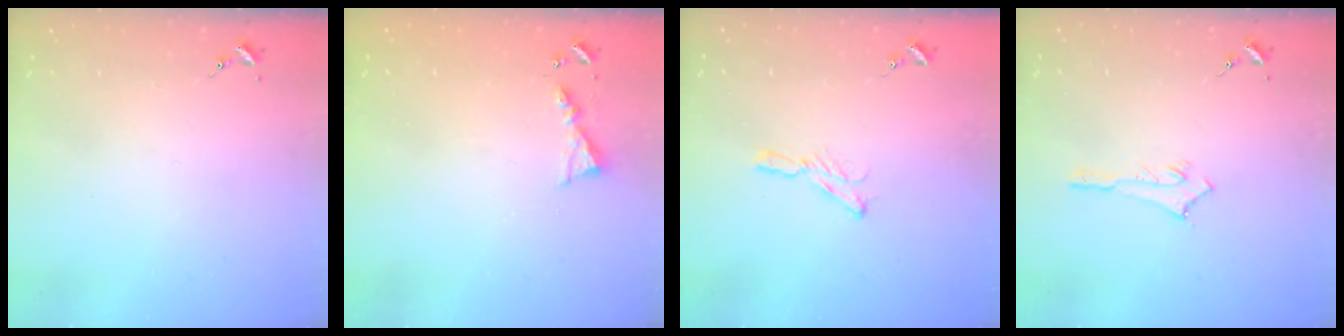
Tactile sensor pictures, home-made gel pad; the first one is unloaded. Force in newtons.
{"total": 4.9, "press": 4.9, "slide": 0.5}
{"total": 5.7, "press": 5.7, "slide": 0.1}
{"total": 2.9, "press": 2.9, "slide": 0.2}